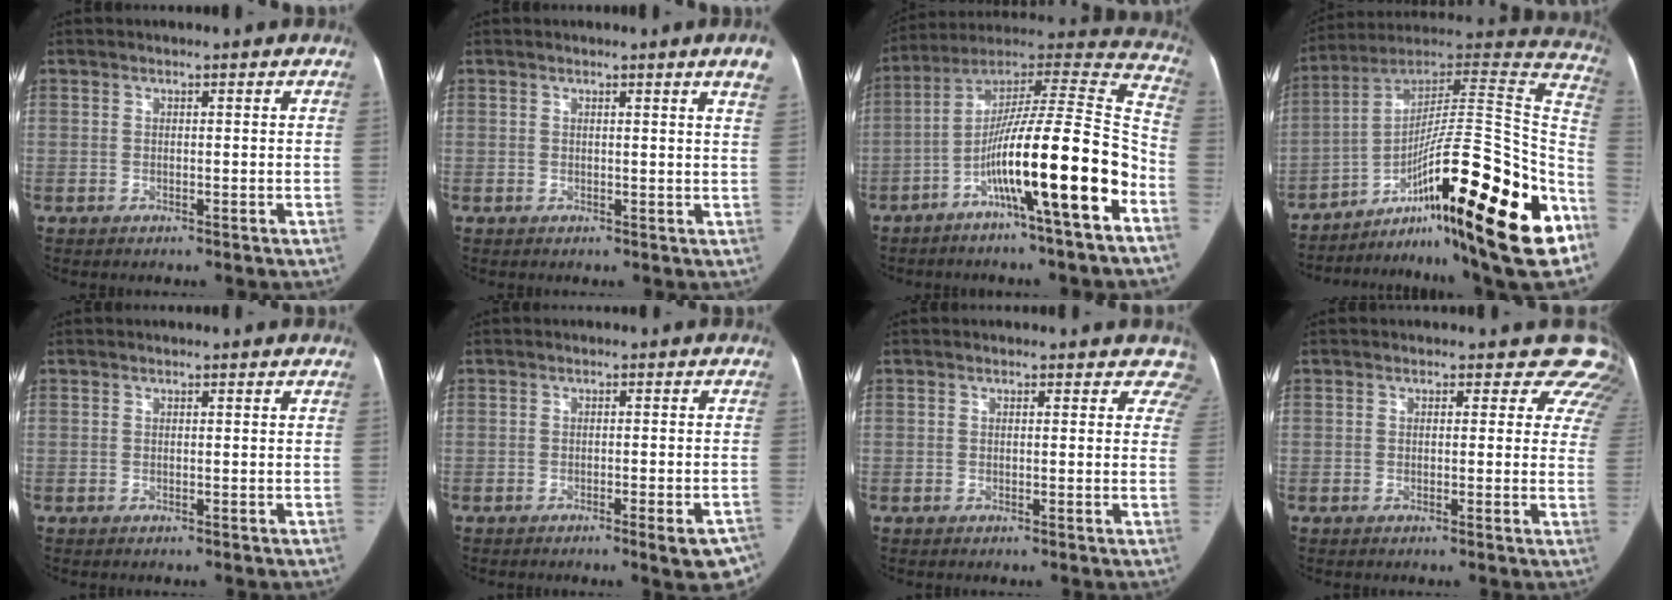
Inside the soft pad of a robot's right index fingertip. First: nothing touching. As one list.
[{"total": 4.1, "force": [3.0, -0.5, 2.7], "torque": [-0.031, -0.012, 0.018]}, {"total": 20.6, "force": [-8.4, 0.3, 18.8], "torque": [-0.286, 0.009, -0.142]}, {"total": 30.9, "force": [-14.3, 3.1, 27.2], "torque": [-0.324, 0.024, -0.225]}, {"total": 0.0}, {"total": 5.9, "force": [-4.1, 0.7, 4.1], "torque": [-0.028, 0.001, -0.054]}, {"total": 2.9, "force": [2.2, 1.8, 0.3], "torque": [0.028, -0.006, -0.003]}, {"total": 6.4, "force": [5.2, 3.6, 1.0], "torque": [0.027, -0.004, 0.019]}]